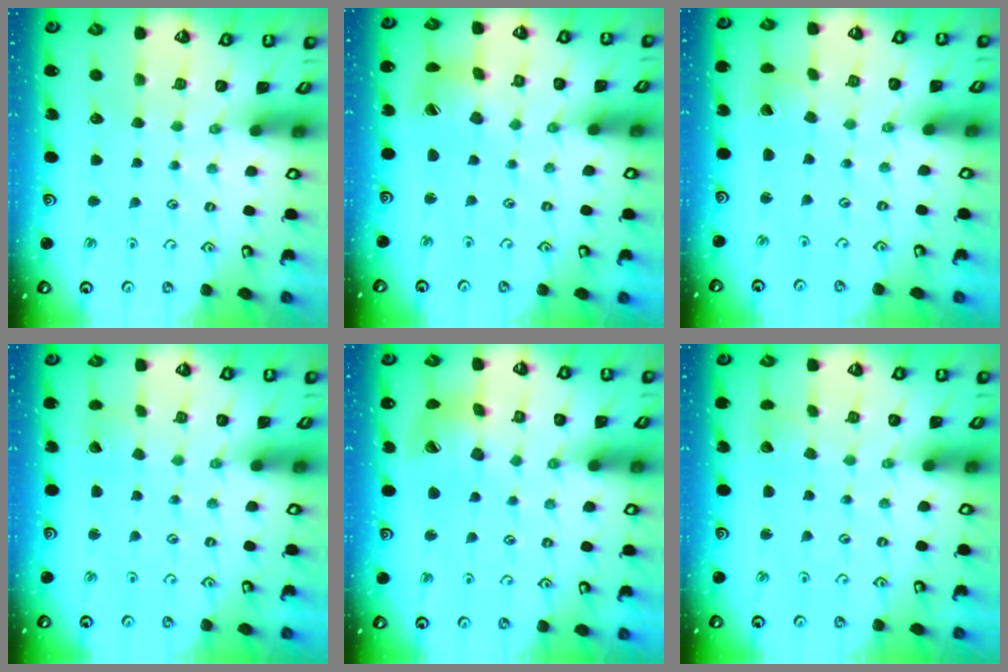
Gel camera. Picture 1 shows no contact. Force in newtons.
{"total": 6.8, "press": 6.7, "slide": 0.5}
{"total": 2.0, "press": 2.0, "slide": 0.2}
{"total": 1.4, "press": 1.4, "slide": 0.2}
{"total": 14.7, "press": 14.5, "slide": 2.1}
{"total": 1.3, "press": 1.3, "slide": 0.0}